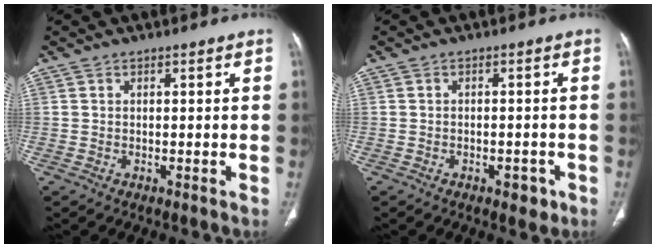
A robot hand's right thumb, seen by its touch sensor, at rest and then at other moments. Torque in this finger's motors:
{"motor_torque": [1.02, -0.32, -0.19, 0.05, 0.06]}